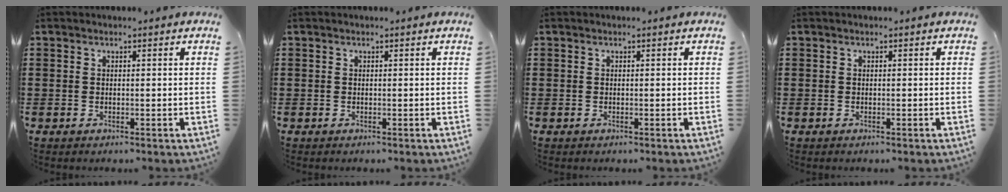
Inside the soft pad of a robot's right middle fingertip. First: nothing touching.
{"total": 0.0}
{"total": 0.0}
{"total": 0.0}